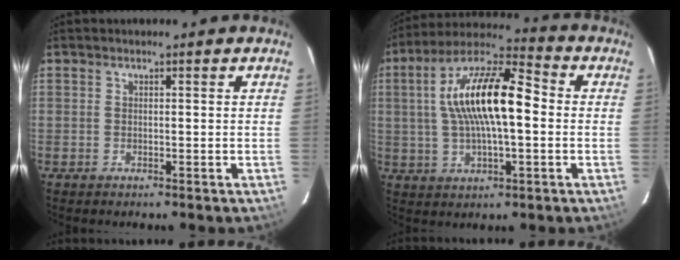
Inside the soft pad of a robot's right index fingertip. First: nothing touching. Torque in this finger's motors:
{"motor_torque": [1.54, 0.60, 1.05, 0.21]}